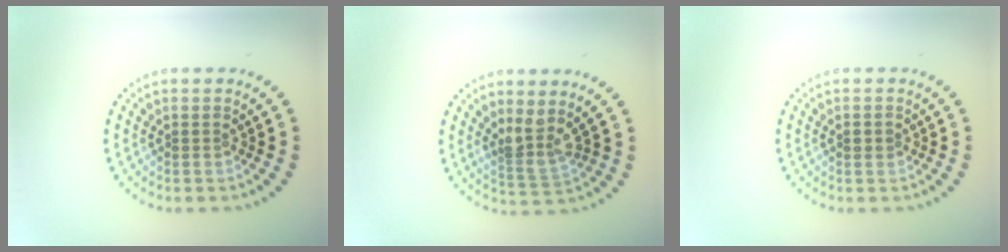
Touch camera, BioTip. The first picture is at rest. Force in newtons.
{"total": 2.7, "press": 1.9, "slide": 1.9}
{"total": 1.1, "press": 1.1, "slide": 0.1}